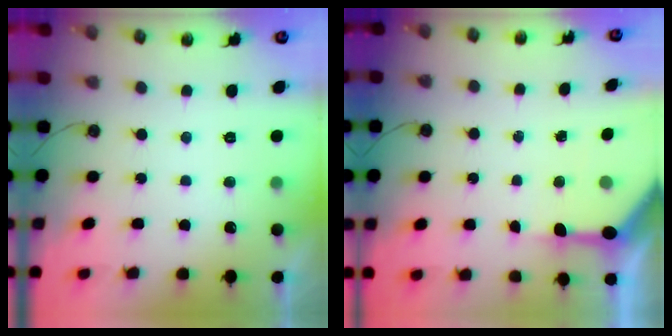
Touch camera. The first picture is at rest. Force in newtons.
{"total": 7.6, "press": 7.5, "slide": 0.8}